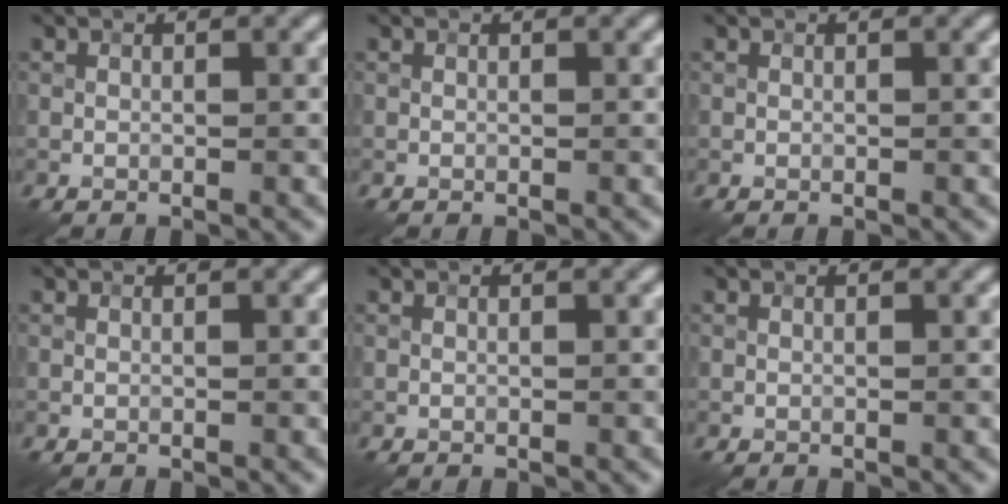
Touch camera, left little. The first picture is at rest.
{"total": 0.0}
{"total": 0.0}
{"total": 0.0}
{"total": 0.0}
{"total": 0.0}